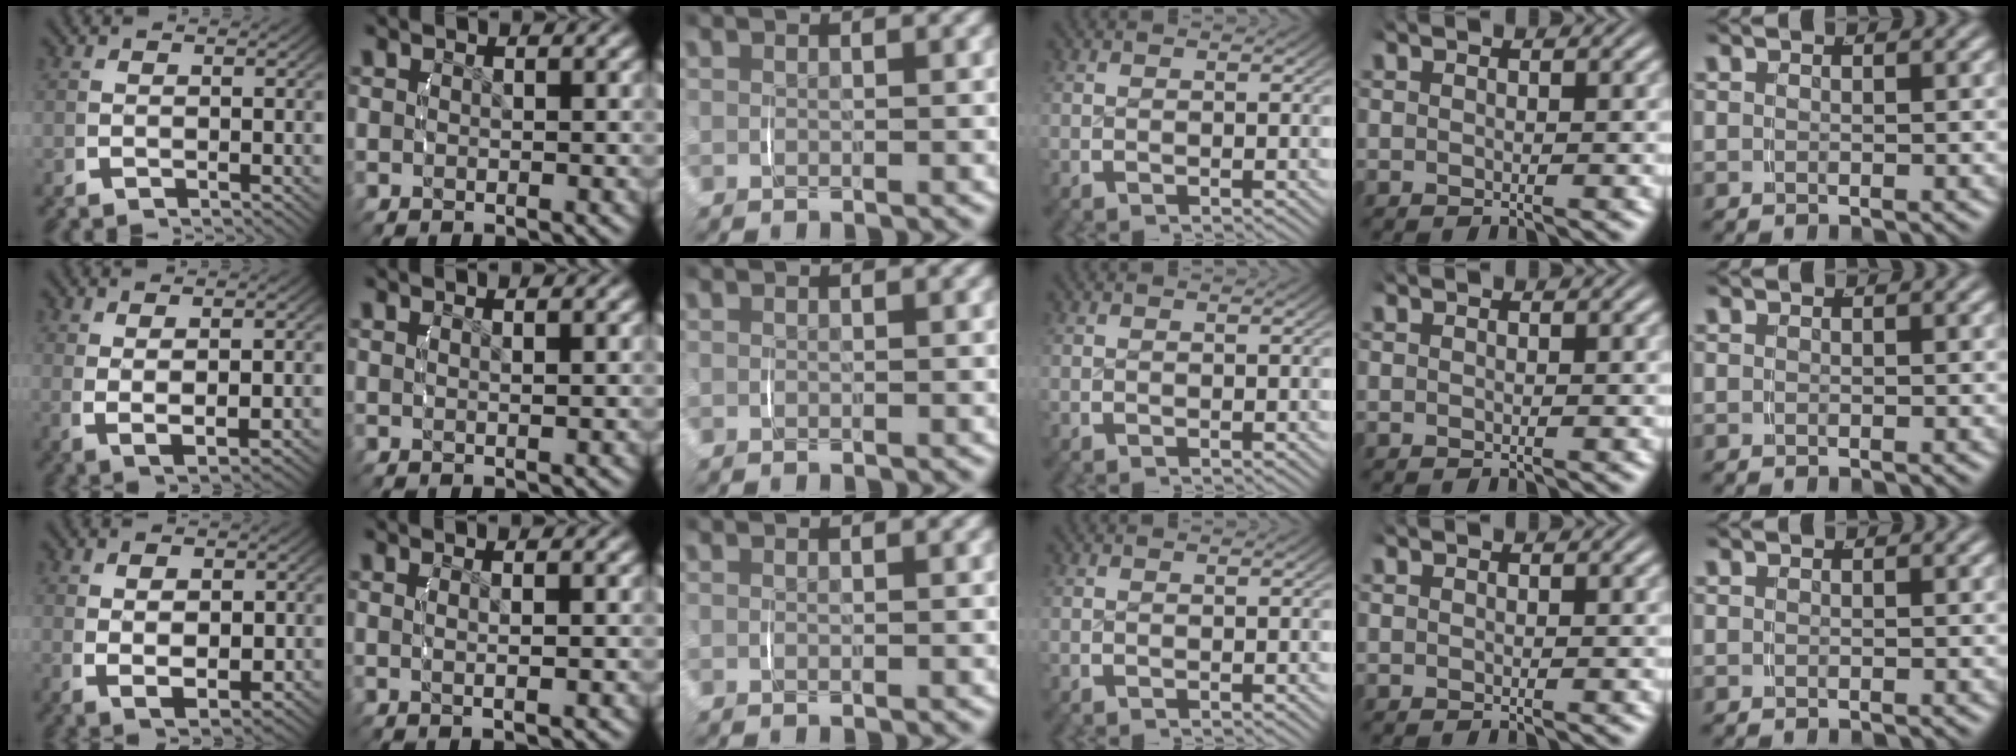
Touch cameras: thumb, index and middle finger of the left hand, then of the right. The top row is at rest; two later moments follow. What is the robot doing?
{"motion": "lift_and_place", "object": "scarf"}